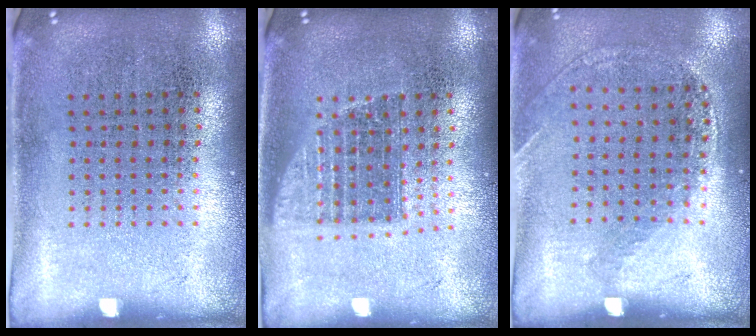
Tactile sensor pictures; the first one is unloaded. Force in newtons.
{"total": 1.4, "press": 1.2, "slide": 0.7}
{"total": 1.2, "press": 1.1, "slide": 0.5}